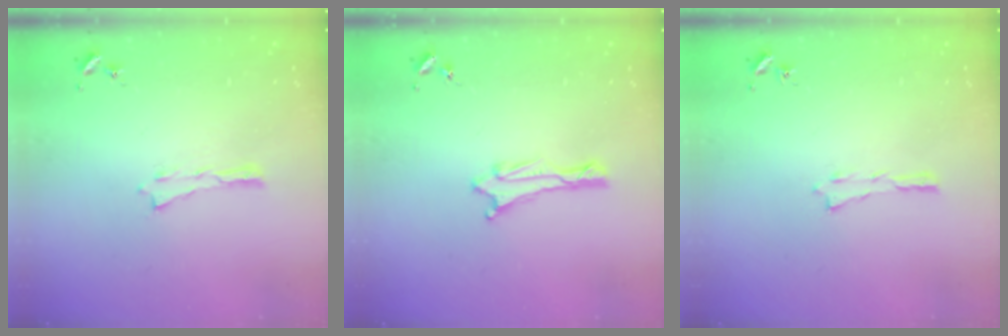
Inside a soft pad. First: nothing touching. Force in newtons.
{"total": 1.1, "press": 1.1, "slide": 0.1}
{"total": 0.0}